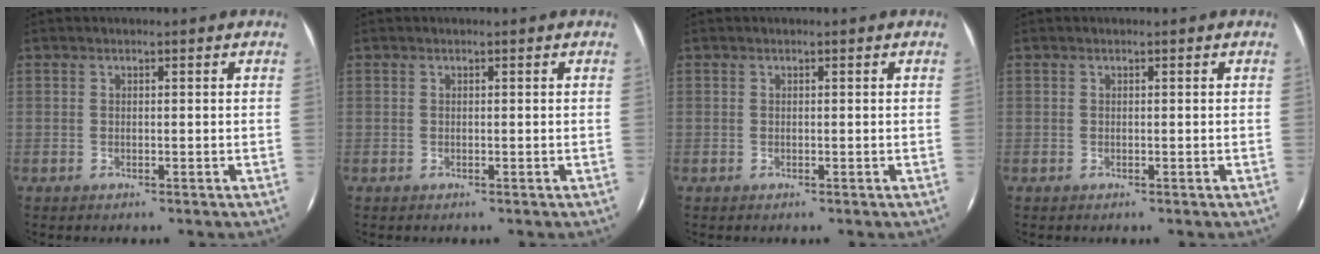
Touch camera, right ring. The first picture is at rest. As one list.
[{"total": 0.0}, {"total": 0.0}, {"total": 0.0}]